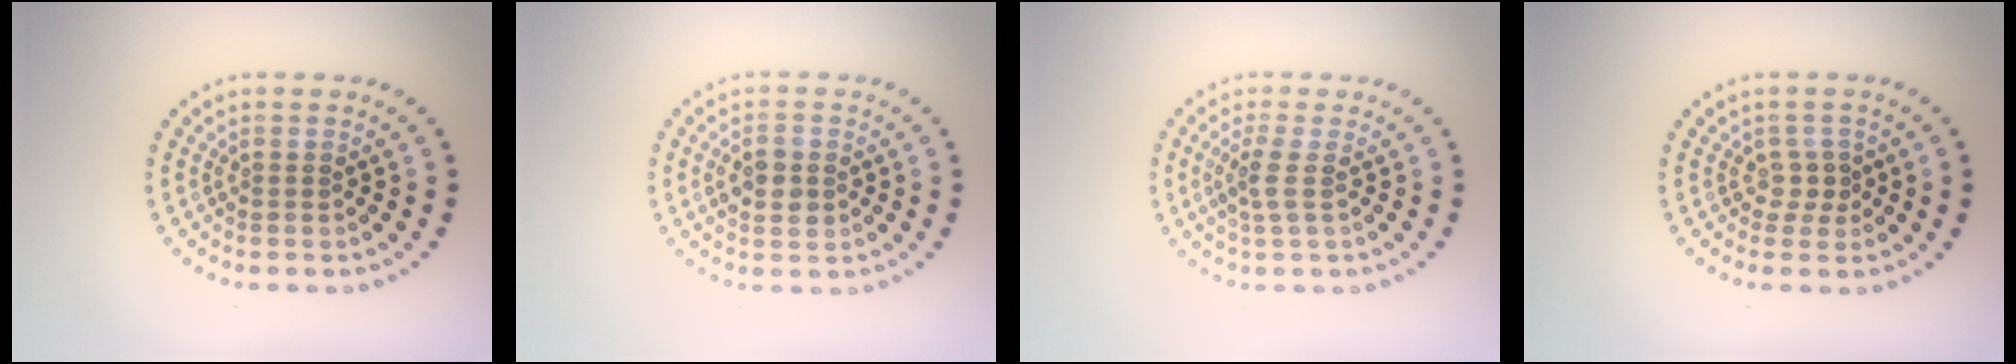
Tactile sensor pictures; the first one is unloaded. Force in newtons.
{"total": 2.7, "press": 2.7, "slide": 0.0}
{"total": 1.9, "press": 1.4, "slide": 1.2}
{"total": 1.4, "press": 0.9, "slide": 1.0}